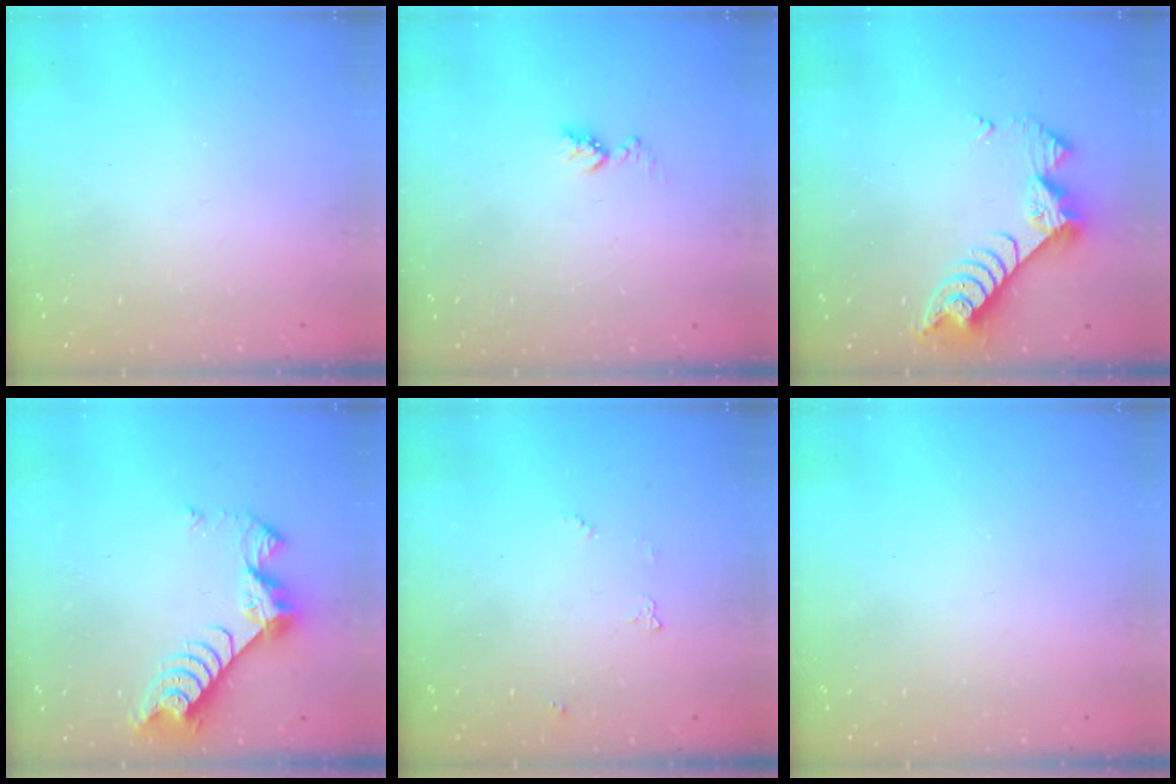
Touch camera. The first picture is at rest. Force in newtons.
{"total": 6.0, "press": 5.9, "slide": 0.8}
{"total": 9.0, "press": 9.0, "slide": 0.6}
{"total": 8.6, "press": 8.6, "slide": 0.4}
{"total": 4.7, "press": 4.7, "slide": 0.4}
{"total": 0.0}